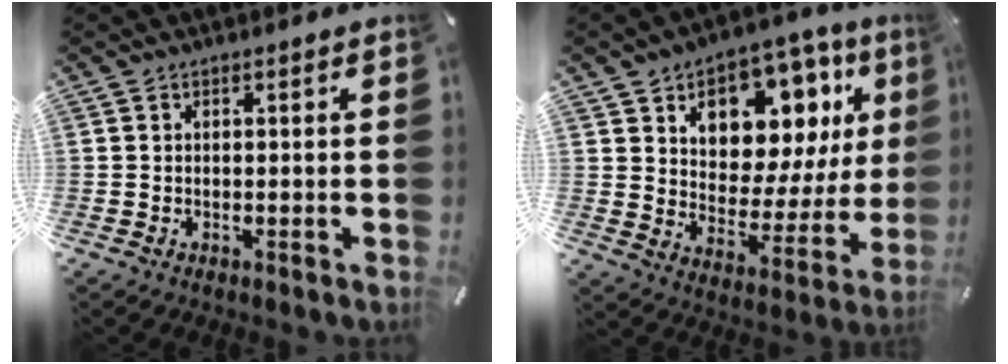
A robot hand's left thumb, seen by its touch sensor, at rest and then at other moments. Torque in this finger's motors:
{"motor_torque": [2.76, 2.25, 0.60, -0.17, 0.15]}